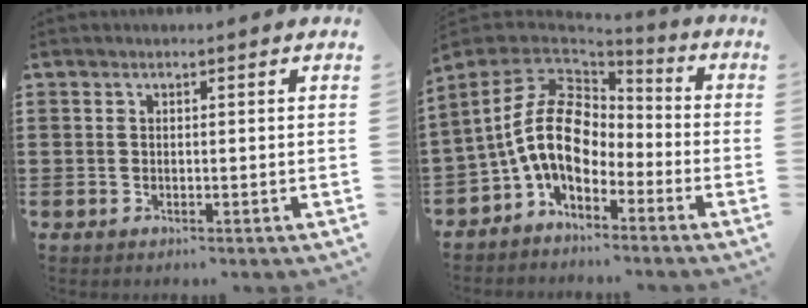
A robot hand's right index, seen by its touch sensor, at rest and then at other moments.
{"total": 12.1, "force": [-1.7, 7.6, 9.3], "torque": [-0.223, 0.011, -0.042]}